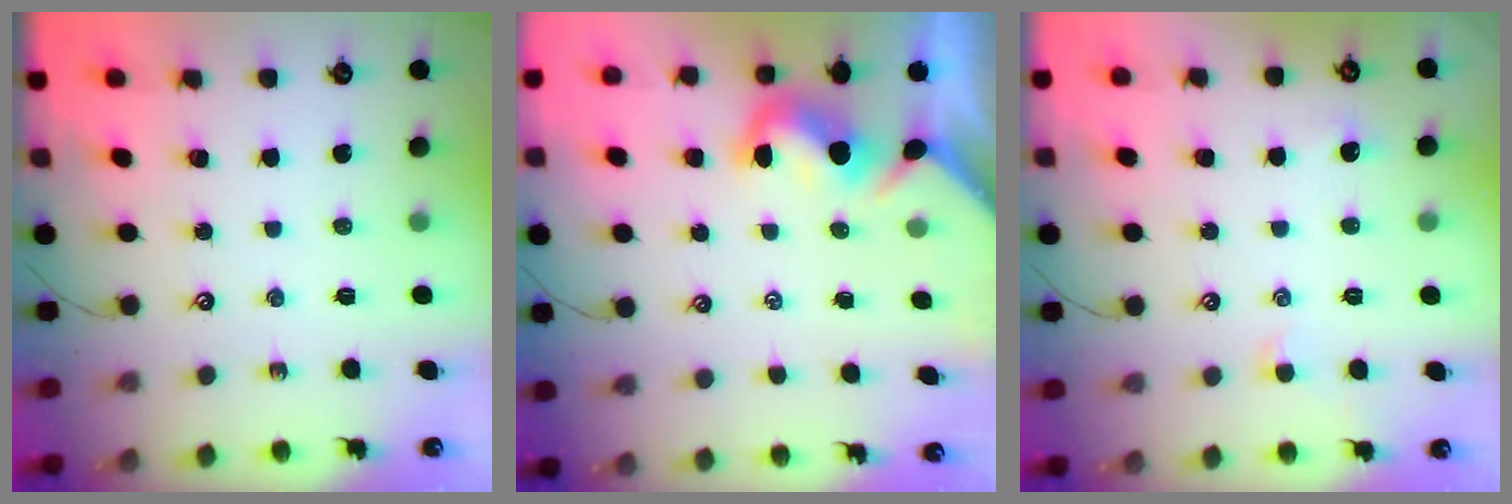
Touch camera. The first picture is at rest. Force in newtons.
{"total": 1.9, "press": 1.8, "slide": 0.4}
{"total": 1.2, "press": 1.2, "slide": 0.4}